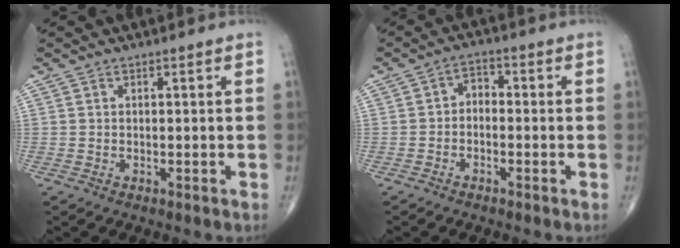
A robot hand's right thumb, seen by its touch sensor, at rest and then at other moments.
{"total": 3.1, "force": [-1.0, 2.2, 1.9], "torque": [-0.014, 0.023, -0.032]}